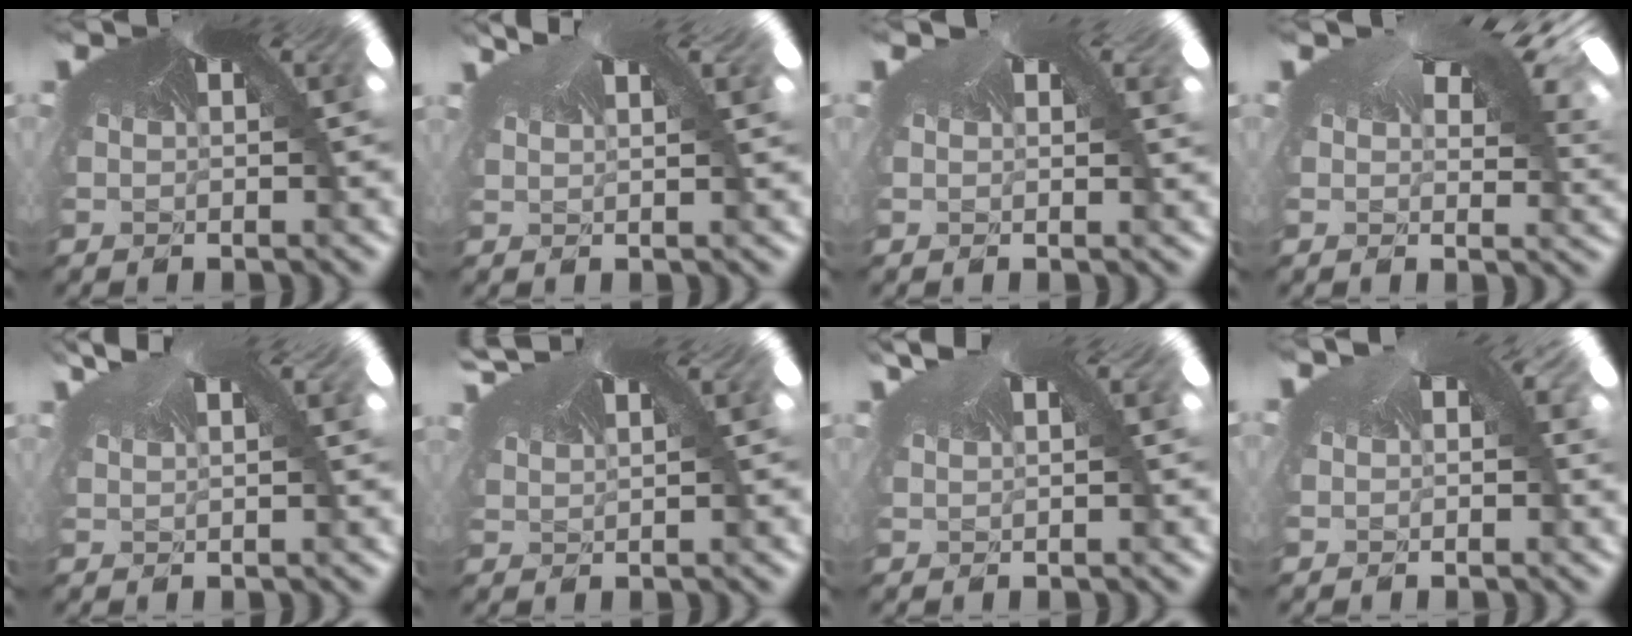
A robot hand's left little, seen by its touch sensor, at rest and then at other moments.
{"total": 3.0, "force": [0.1, -1.5, -2.6], "torque": [0.032, 0.000, -0.001]}
{"total": 1.0, "force": [0.8, 0.0, -0.6], "torque": [-0.009, 0.005, 0.005]}
{"total": 2.8, "force": [2.4, 1.0, -1.0], "torque": [-0.018, 0.017, 0.025]}
{"total": 0.9, "force": [0.3, -0.6, -0.6], "torque": [0.001, 0.006, 0.000]}
{"total": 2.2, "force": [1.8, 0.8, 1.0], "torque": [-0.054, 0.021, 0.031]}
{"total": 0.7, "force": [0.6, 0.0, 0.3], "torque": [-0.016, 0.010, 0.002]}
{"total": 1.1, "force": [0.6, 0.7, 0.6], "torque": [-0.024, 0.012, 0.003]}